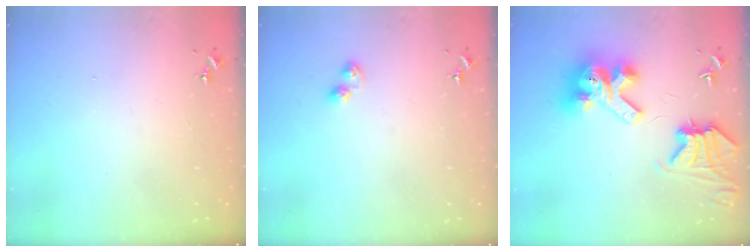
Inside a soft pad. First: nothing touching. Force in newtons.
{"total": 3.8, "press": 3.7, "slide": 0.4}
{"total": 13.7, "press": 13.6, "slide": 1.6}